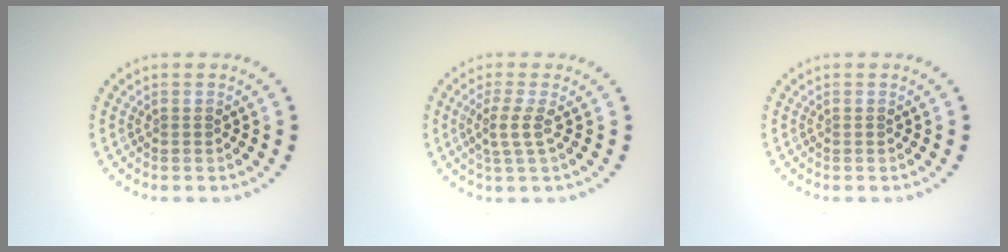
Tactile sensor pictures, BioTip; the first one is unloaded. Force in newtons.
{"total": 2.2, "press": 1.7, "slide": 1.4}
{"total": 0.0}